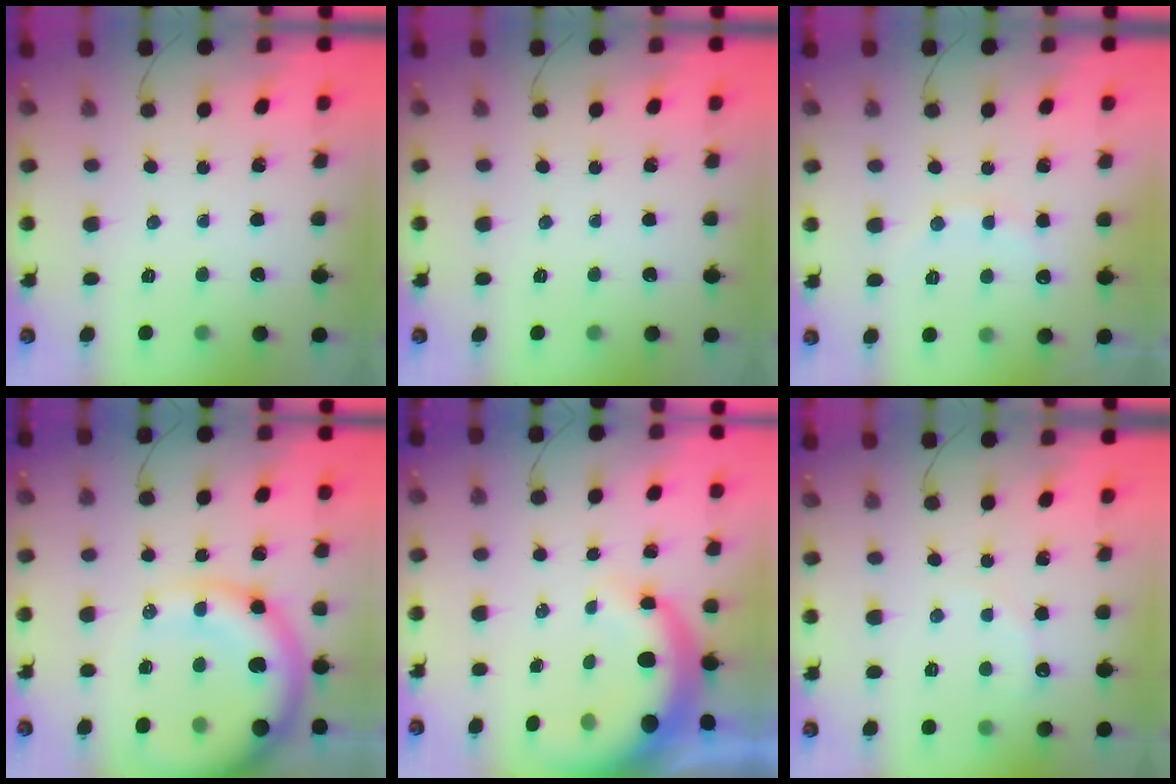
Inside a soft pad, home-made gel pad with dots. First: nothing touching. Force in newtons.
{"total": 0.0}
{"total": 8.4, "press": 8.2, "slide": 1.6}
{"total": 16.9, "press": 16.6, "slide": 3.4}
{"total": 8.3, "press": 8.2, "slide": 1.4}
{"total": 5.4, "press": 5.2, "slide": 1.5}